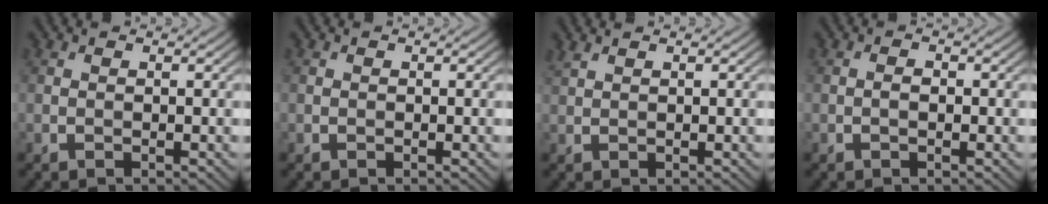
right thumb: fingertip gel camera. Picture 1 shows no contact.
{"total": 0.0}
{"total": 1.2, "force": [1.1, 0.1, 0.5], "torque": [-0.018, 0.005, 0.026]}
{"total": 1.0, "force": [-0.2, 0.5, 0.9], "torque": [-0.015, 0.004, -0.006]}